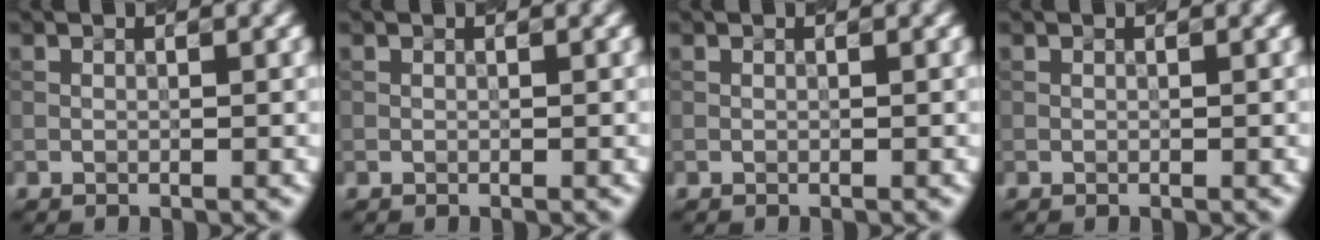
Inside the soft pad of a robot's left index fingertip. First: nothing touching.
{"total": 0.0}
{"total": 0.0}
{"total": 0.0}